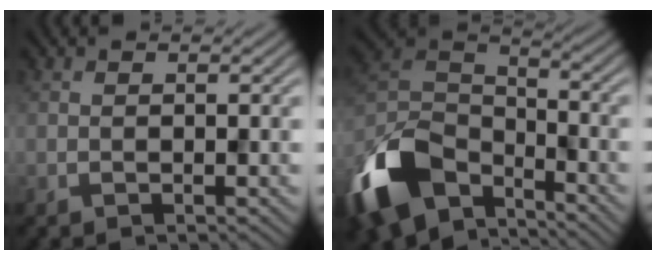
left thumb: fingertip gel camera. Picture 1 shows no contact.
{"total": 15.0, "force": [-9.3, 8.2, 8.5], "torque": [-0.224, -0.025, -0.188]}